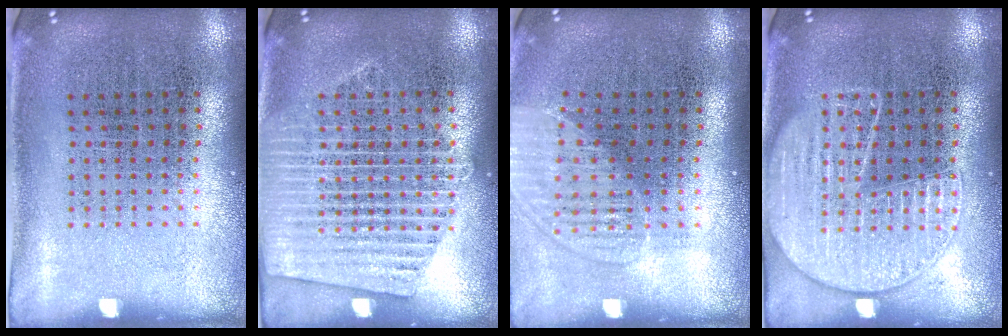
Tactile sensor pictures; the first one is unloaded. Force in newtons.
{"total": 1.8, "press": 1.7, "slide": 0.3}
{"total": 1.2, "press": 1.1, "slide": 0.5}
{"total": 2.9, "press": 2.9, "slide": 0.3}